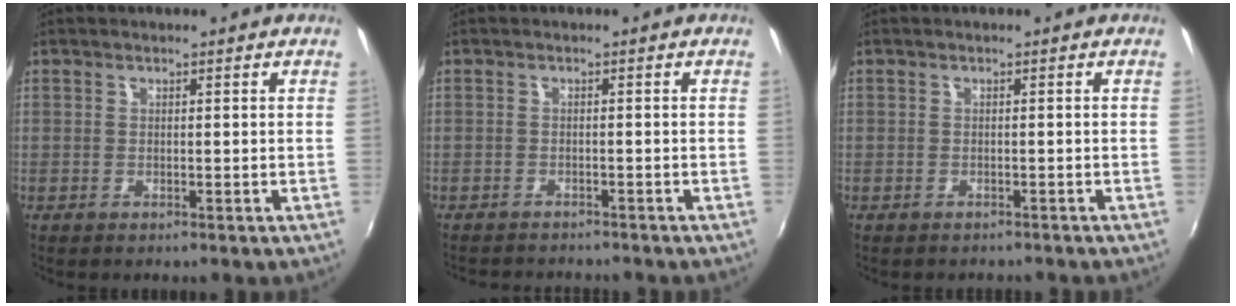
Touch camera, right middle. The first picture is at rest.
{"total": 5.3, "force": [-5.1, 0.9, 1.5], "torque": [-0.041, -0.012, -0.075]}
{"total": 2.0, "force": [-1.9, 0.6, 0.6], "torque": [-0.013, -0.009, -0.023]}